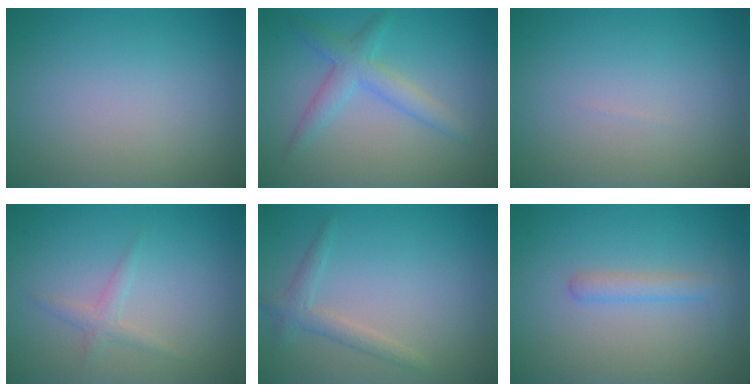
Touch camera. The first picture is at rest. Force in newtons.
{"total": 2.8, "press": 2.8, "slide": 0.1}
{"total": 0.0}
{"total": 1.4, "press": 1.4, "slide": 0.0}
{"total": 1.8, "press": 1.8, "slide": 0.1}
{"total": 1.7, "press": 1.7, "slide": 0.1}